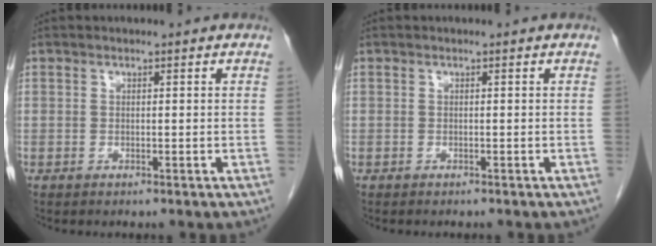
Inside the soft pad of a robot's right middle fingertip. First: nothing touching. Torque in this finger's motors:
{"motor_torque": [-0.36, -0.07, -0.06, -0.01]}